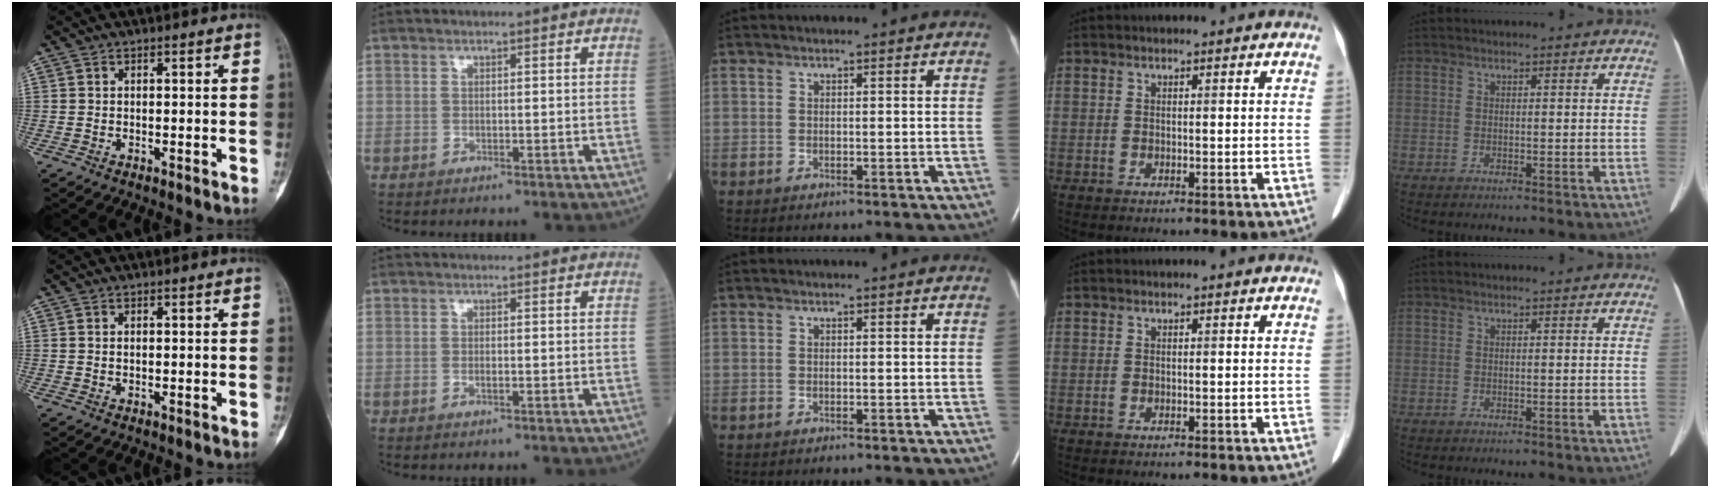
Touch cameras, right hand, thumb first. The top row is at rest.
{"thumb": {"total": 0.7, "force": [0.2, 0.4, 0.5], "torque": [-0.007, 0.001, 0.003]}, "index": {"total": 0.8, "force": [-0.2, 0.2, 0.8], "torque": [-0.017, -0.001, -0.004]}}